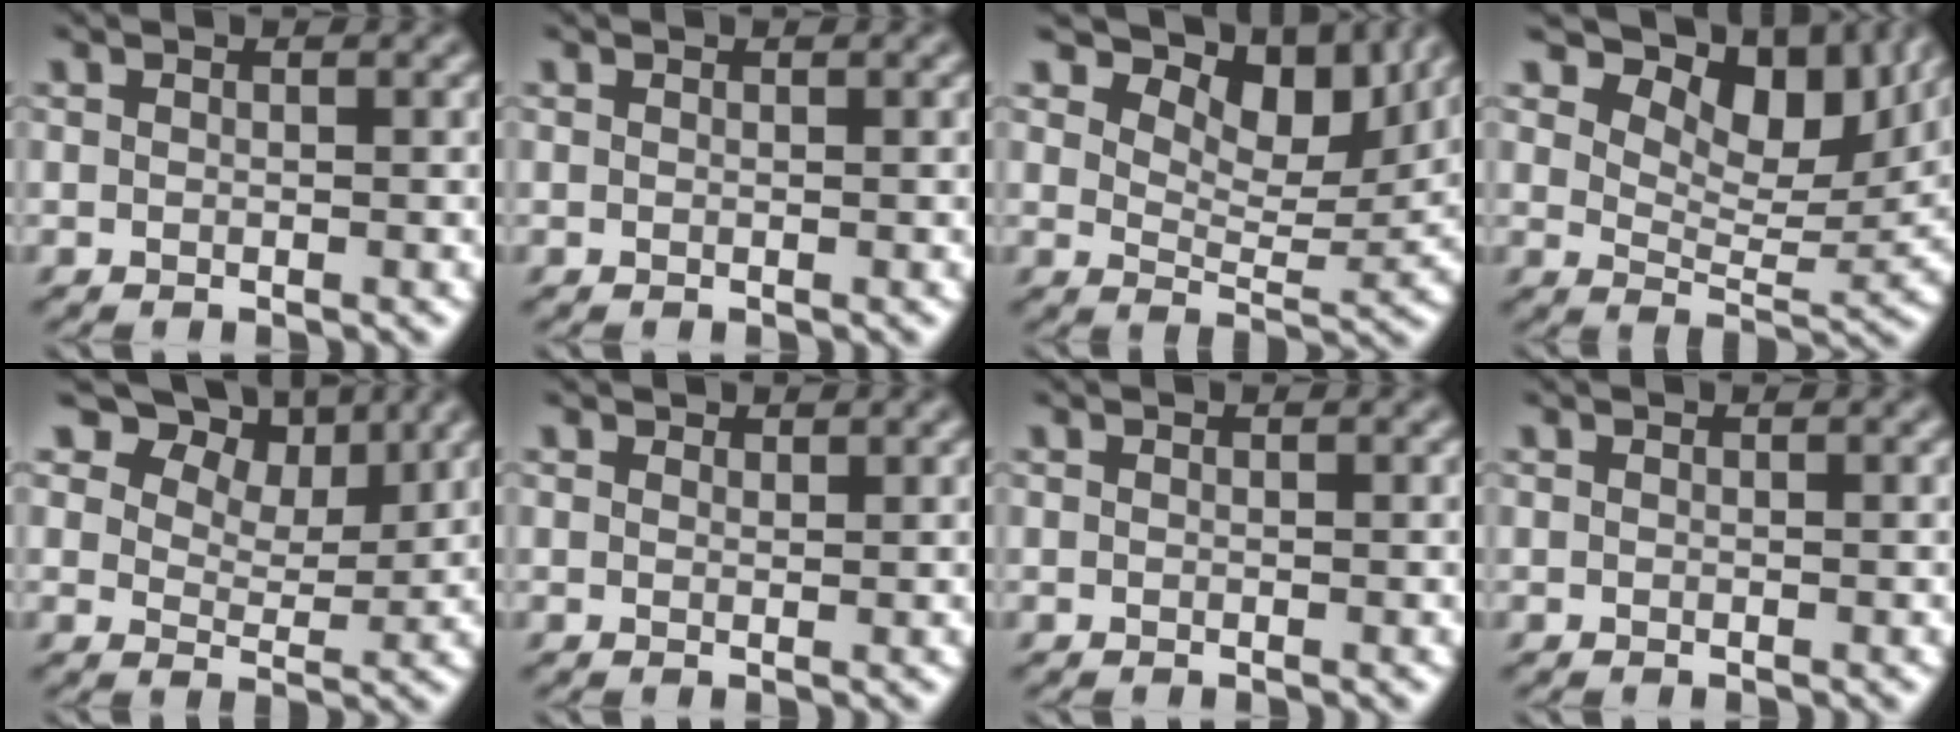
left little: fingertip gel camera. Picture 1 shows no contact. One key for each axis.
{"total": 0.0}
{"total": 9.2, "fx": 6.2, "fy": 4.0, "fz": 5.4, "tx": -0.086, "ty": 0.002, "tz": 0.093}
{"total": 10.9, "fx": 7.0, "fy": 4.9, "fz": 6.7, "tx": -0.110, "ty": 0.006, "tz": 0.113}
{"total": 8.7, "fx": 5.7, "fy": 4.9, "fz": 4.4, "tx": -0.083, "ty": -0.009, "tz": 0.089}
{"total": 0.8, "fx": 0.7, "fy": 0.4, "fz": 0.1, "tx": -0.005, "ty": 0.001, "tz": 0.011}
{"total": 0.0}
{"total": 0.0}